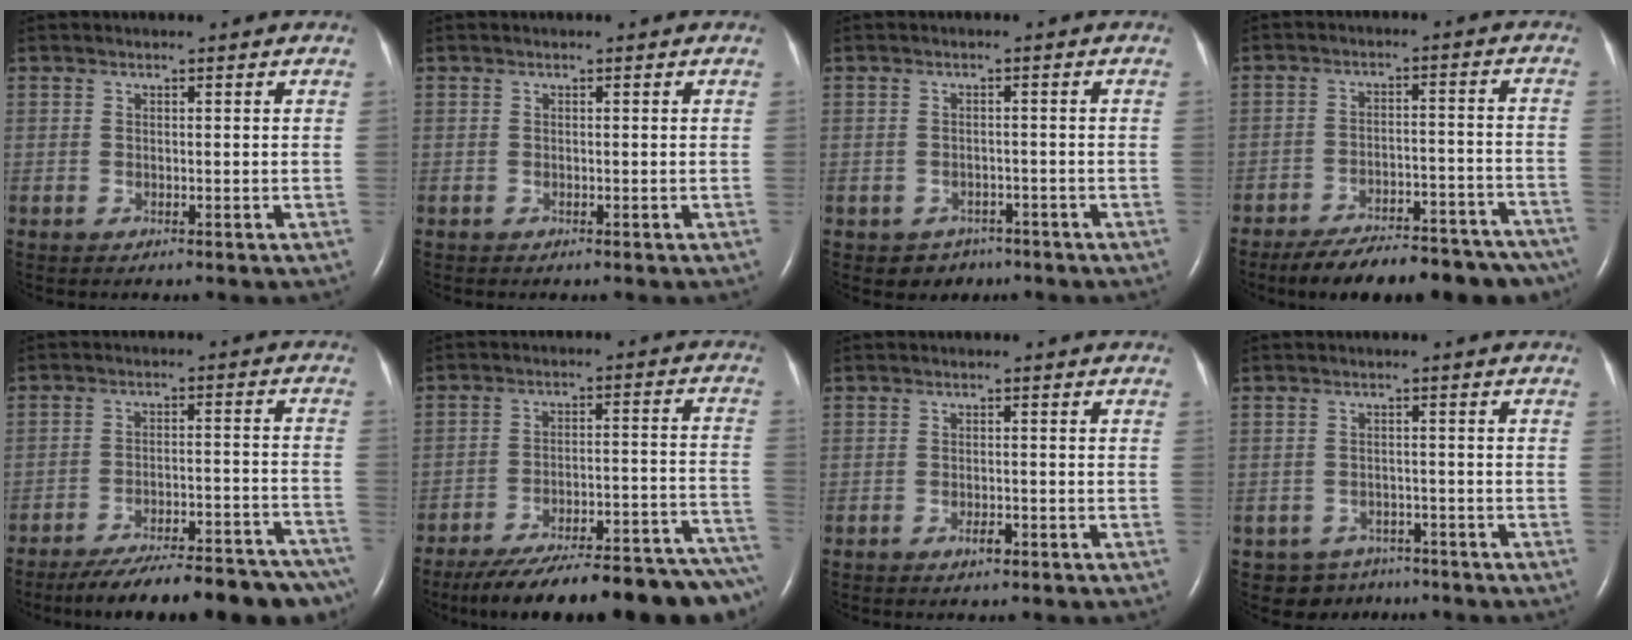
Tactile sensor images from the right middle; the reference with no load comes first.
{"total": 0.0}
{"total": 3.0, "force": [-1.9, 2.3, 0.0], "torque": [-0.004, 0.011, -0.022]}
{"total": 20.3, "force": [-17.4, 5.8, 8.5], "torque": [-0.082, 0.011, -0.230]}
{"total": 21.8, "force": [-19.2, 4.1, 9.6], "torque": [-0.088, 0.004, -0.254]}
{"total": 26.8, "force": [-23.3, 2.7, 12.9], "torque": [-0.114, -0.002, -0.315]}
{"total": 1.5, "force": [-0.9, 0.4, 1.1], "torque": [-0.018, 0.000, -0.013]}
{"total": 4.5, "force": [-3.4, 3.0, -0.2], "torque": [0.007, 0.011, -0.045]}